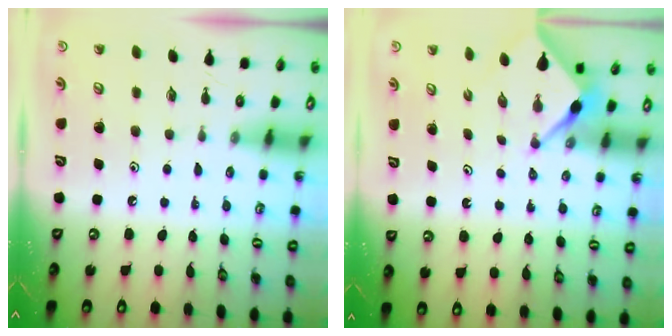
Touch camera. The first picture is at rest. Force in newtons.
{"total": 3.2, "press": 3.2, "slide": 0.3}